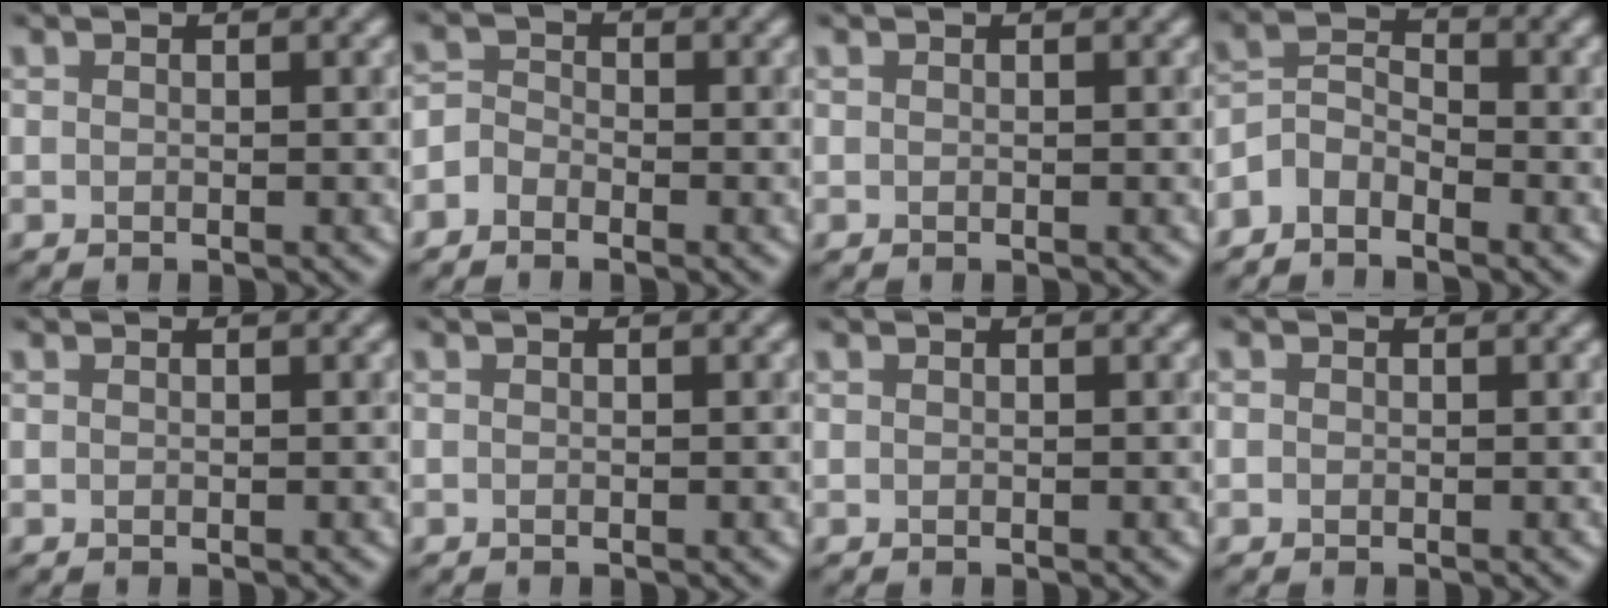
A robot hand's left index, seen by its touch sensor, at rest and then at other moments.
{"total": 1.8, "force": [-1.4, 1.1, 0.3], "torque": [0.007, 0.006, -0.034]}
{"total": 0.0}
{"total": 3.0, "force": [-2.6, 1.2, 0.9], "torque": [-0.020, 0.008, -0.063]}
{"total": 0.0}
{"total": 0.0}
{"total": 0.0}
{"total": 0.6, "force": [-0.2, 0.5, 0.0], "torque": [0.005, -0.005, -0.008]}